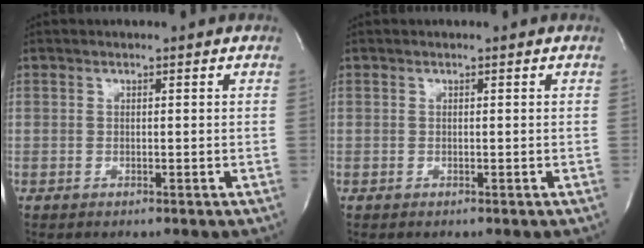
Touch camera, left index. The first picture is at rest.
{"total": 0.0}